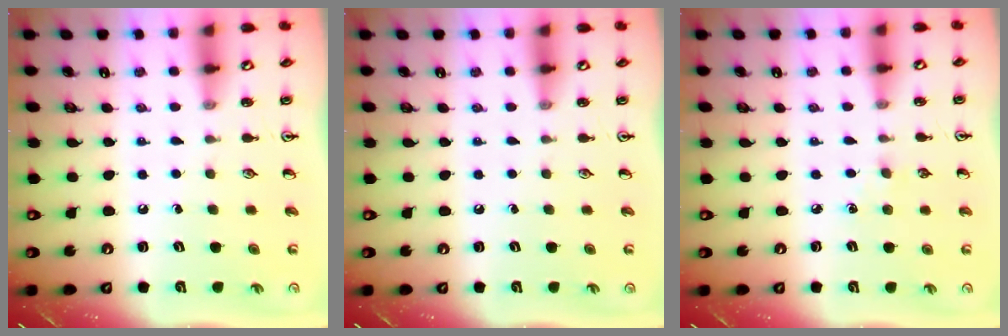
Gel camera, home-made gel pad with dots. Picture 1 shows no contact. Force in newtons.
{"total": 0.0}
{"total": 2.8, "press": 2.8, "slide": 0.4}